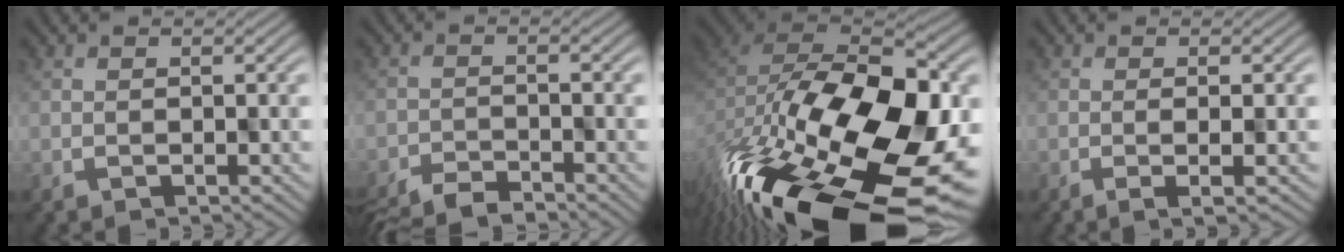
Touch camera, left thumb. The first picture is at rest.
{"total": 5.4, "force": [-4.6, 1.5, 2.3], "torque": [-0.041, -0.005, -0.085]}
{"total": 19.7, "force": [-9.0, 10.9, 13.7], "torque": [-0.276, -0.073, -0.113]}
{"total": 2.7, "force": [-0.7, 0.4, 2.5], "torque": [-0.034, 0.008, -0.012]}